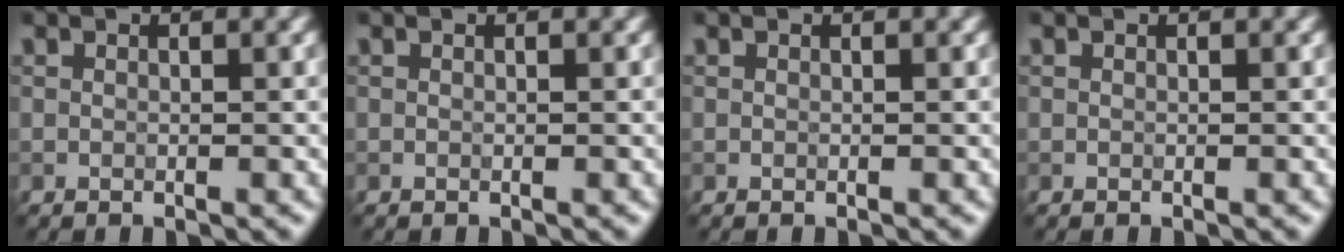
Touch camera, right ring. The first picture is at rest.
{"total": 0.0}
{"total": 0.0}
{"total": 0.0}